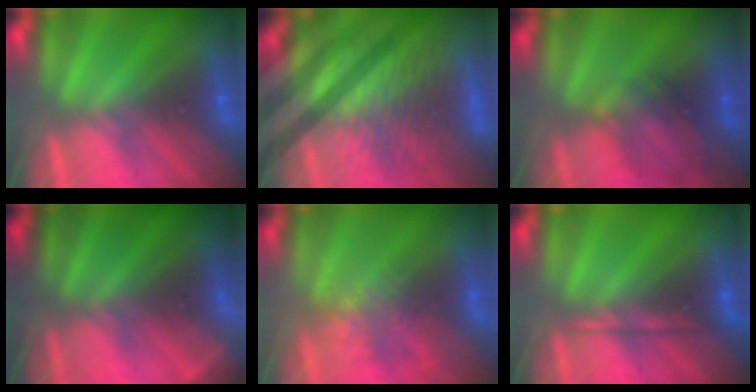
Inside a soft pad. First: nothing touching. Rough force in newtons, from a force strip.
{"total": 8.5}
{"total": 2.0}
{"total": 4.8}
{"total": 2.9}
{"total": 2.1}